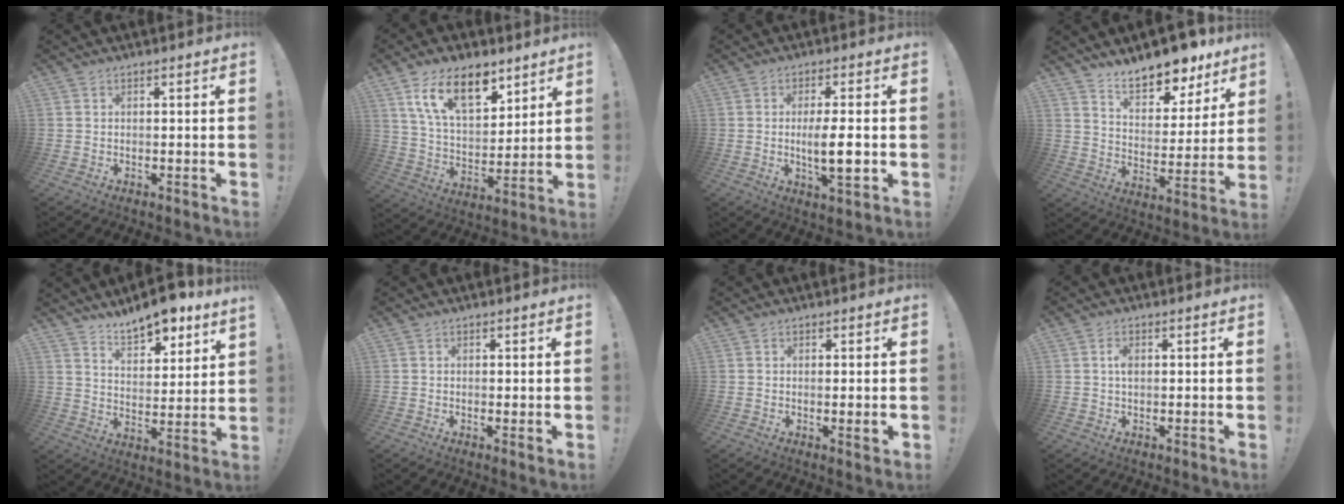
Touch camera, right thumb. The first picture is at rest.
{"total": 16.7, "force": [10.0, 8.2, 10.5], "torque": [-0.172, -0.048, 0.180]}
{"total": 8.9, "force": [-1.3, 1.6, 8.7], "torque": [-0.147, -0.008, -0.026]}
{"total": 13.6, "force": [11.7, 4.6, 5.1], "torque": [-0.073, -0.099, 0.204]}
{"total": 10.3, "force": [8.8, 2.7, 4.7], "torque": [-0.071, -0.063, 0.157]}
{"total": 1.3, "force": [0.3, 0.1, 1.3], "torque": [-0.012, -0.005, 0.003]}
{"total": 2.3, "force": [0.1, 0.0, 2.3], "torque": [-0.027, -0.008, 0.000]}
{"total": 2.6, "force": [0.2, 1.5, 2.1], "torque": [-0.032, 0.002, 0.000]}